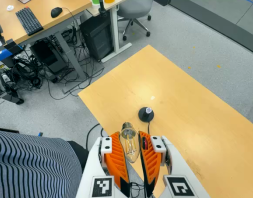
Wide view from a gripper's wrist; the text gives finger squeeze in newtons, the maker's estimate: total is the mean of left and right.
{"total": 21.0, "left": 26.4, "right": 15.6}